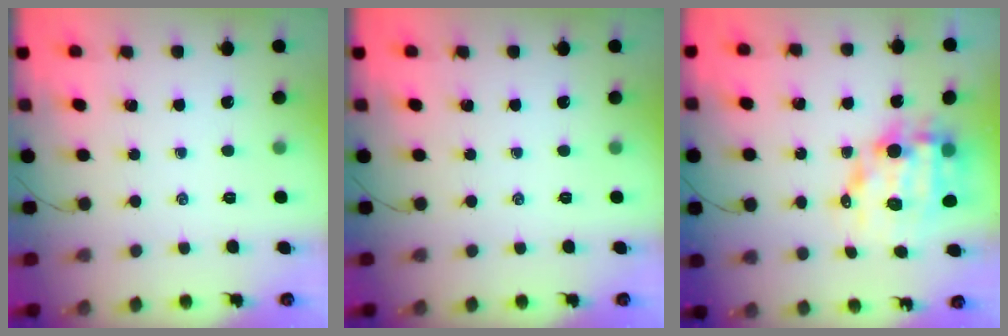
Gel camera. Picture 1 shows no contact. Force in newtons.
{"total": 0.0}
{"total": 12.0, "press": 11.6, "slide": 3.2}